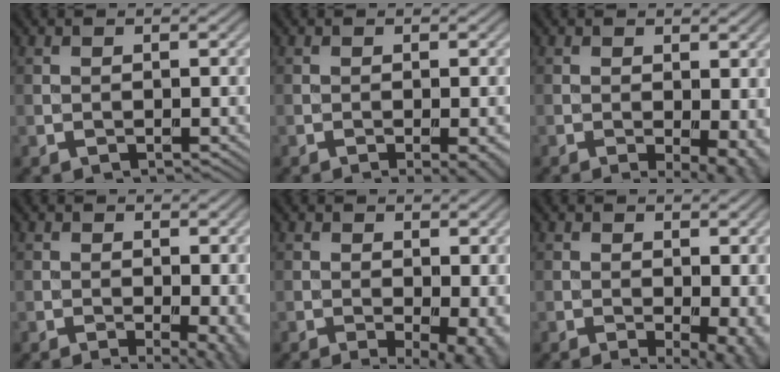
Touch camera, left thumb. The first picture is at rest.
{"total": 3.1, "force": [-1.2, 0.5, 2.8], "torque": [-0.035, 0.002, -0.018]}
{"total": 5.0, "force": [-1.1, 1.6, 4.6], "torque": [-0.066, -0.010, -0.010]}
{"total": 4.7, "force": [-0.5, 1.4, 4.4], "torque": [-0.055, -0.006, -0.004]}
{"total": 6.9, "force": [-0.9, 3.0, 6.2], "torque": [-0.078, -0.008, -0.004]}
{"total": 6.1, "force": [-0.5, 2.6, 5.5], "torque": [-0.068, -0.007, 0.000]}